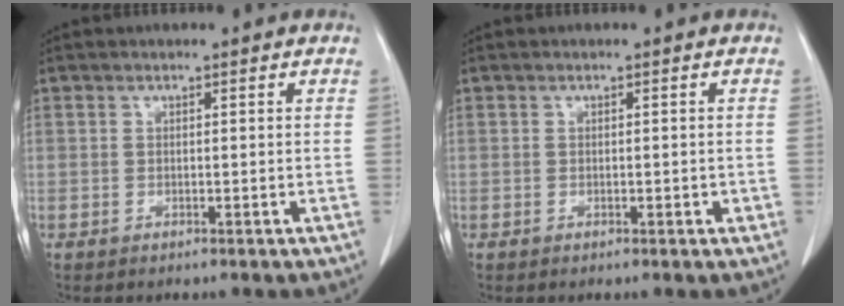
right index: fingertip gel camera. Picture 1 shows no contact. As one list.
[{"total": 1.1, "force": [-0.3, 0.4, 1.0], "torque": [-0.015, 0.000, -0.001]}]